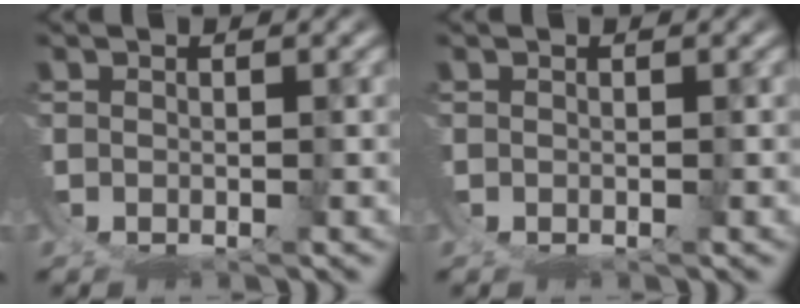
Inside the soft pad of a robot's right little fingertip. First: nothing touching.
{"total": 0.0}